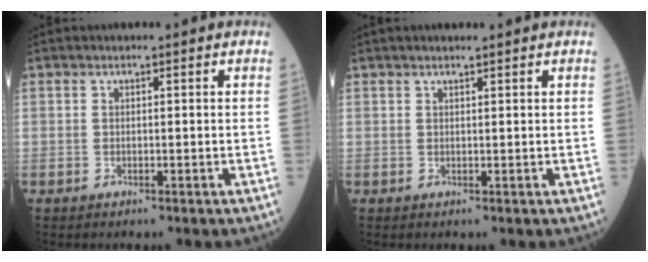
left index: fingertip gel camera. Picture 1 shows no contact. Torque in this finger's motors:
{"motor_torque": [0.87, -1.27, 0.09, 0.02]}